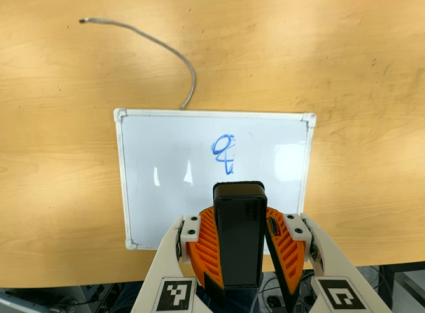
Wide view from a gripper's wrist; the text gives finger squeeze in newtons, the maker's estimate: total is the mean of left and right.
{"total": 10.2, "left": 9.8, "right": 10.7}